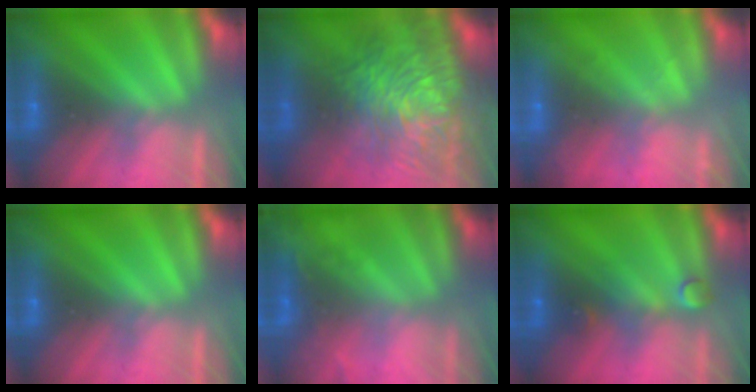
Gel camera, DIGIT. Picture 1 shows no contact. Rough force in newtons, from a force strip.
{"total": 7.6}
{"total": 2.1}
{"total": 0.0}
{"total": 2.3}
{"total": 2.9}